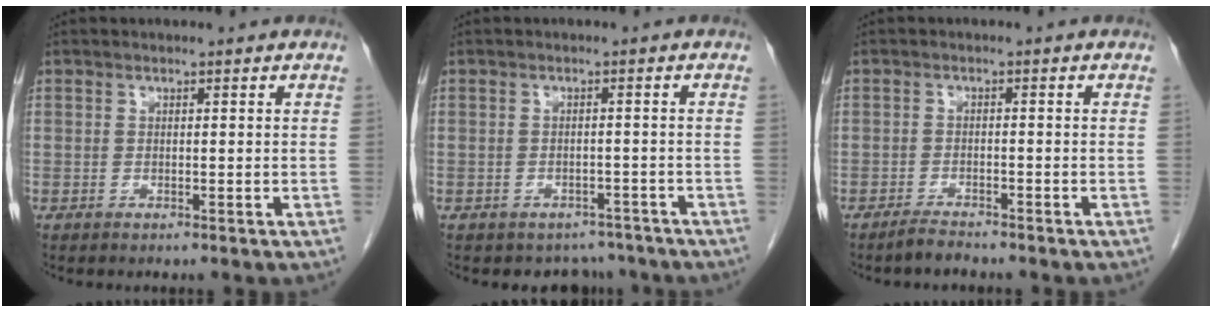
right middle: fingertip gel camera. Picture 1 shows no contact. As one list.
[{"total": 4.6, "force": [-3.8, 2.5, -0.3], "torque": [0.014, 0.014, -0.047]}, {"total": 2.1, "force": [-2.0, 0.0, 0.7], "torque": [-0.017, -0.005, -0.036]}]